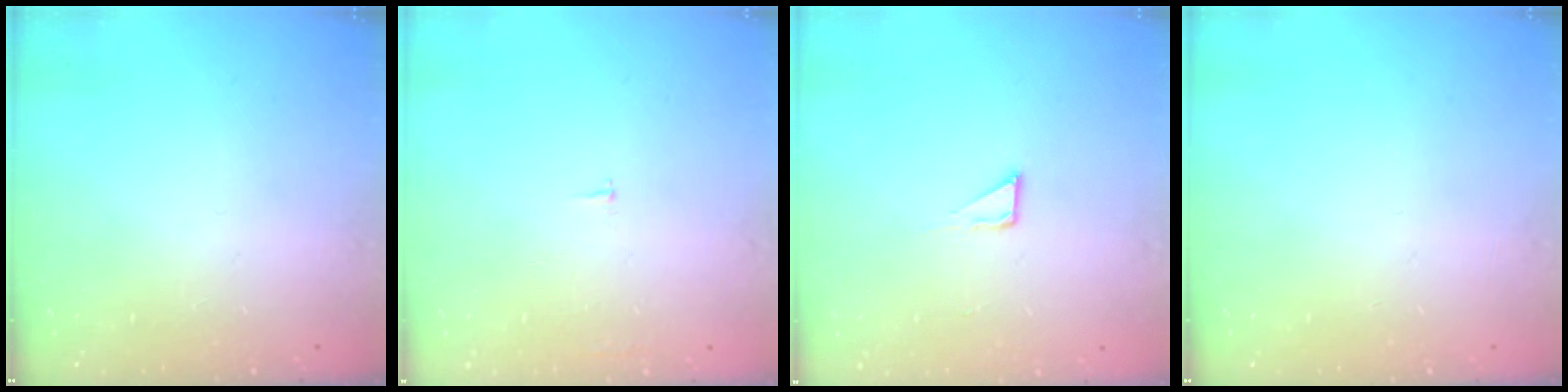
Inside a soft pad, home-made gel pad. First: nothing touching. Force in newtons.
{"total": 2.1, "press": 2.1, "slide": 0.2}
{"total": 2.6, "press": 2.6, "slide": 0.1}
{"total": 0.0}